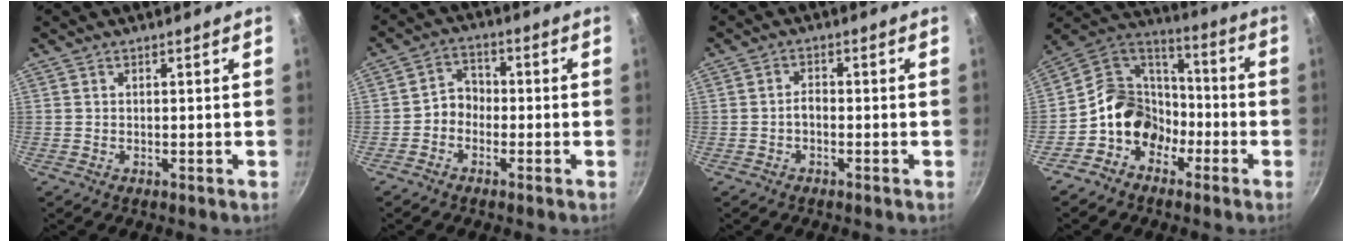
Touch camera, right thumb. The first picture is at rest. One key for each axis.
{"total": 4.2, "fx": -1.5, "fy": 3.4, "fz": 1.9, "tx": -0.009, "ty": 0.026, "tz": -0.038}
{"total": 2.0, "fx": -0.8, "fy": 1.1, "fz": 1.4, "tx": -0.018, "ty": 0.016, "tz": -0.017}
{"total": 13.4, "fx": -5.4, "fy": 10.7, "fz": 6.0, "tx": -0.054, "ty": 0.065, "tz": -0.116}